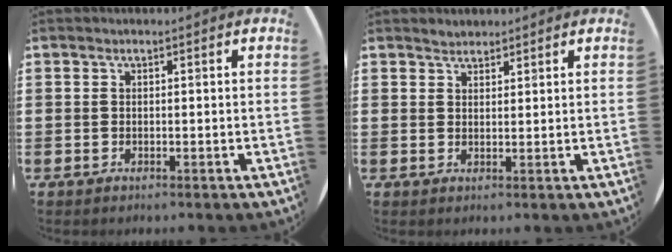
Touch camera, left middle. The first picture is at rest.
{"total": 1.7, "force": [1.6, 0.5, -0.1], "torque": [0.000, 0.004, 0.031]}